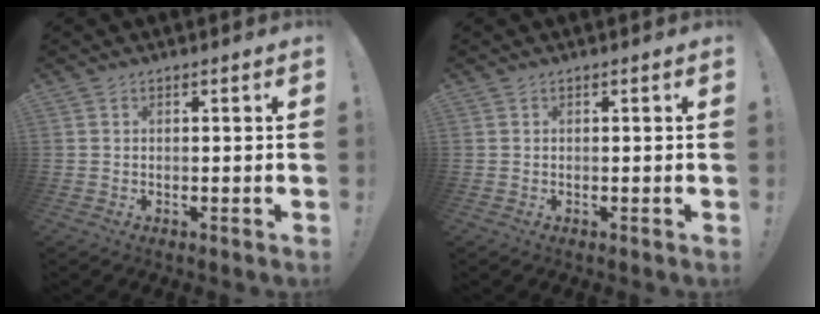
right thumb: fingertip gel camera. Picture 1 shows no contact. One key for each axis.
{"total": 0.0}